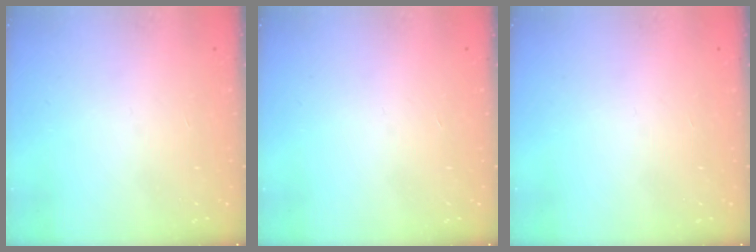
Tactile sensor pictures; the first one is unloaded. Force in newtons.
{"total": 0.0}
{"total": 0.0}